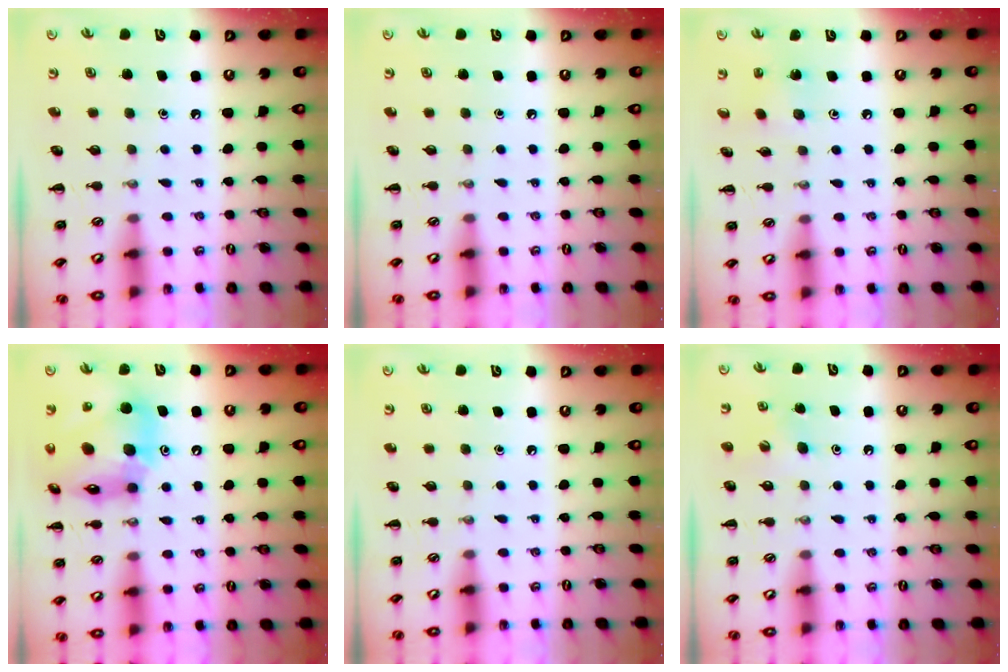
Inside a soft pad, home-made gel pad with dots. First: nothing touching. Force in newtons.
{"total": 0.0}
{"total": 1.6, "press": 1.5, "slide": 0.6}
{"total": 16.7, "press": 16.1, "slide": 4.8}
{"total": 0.0}
{"total": 4.4, "press": 4.2, "slide": 1.4}